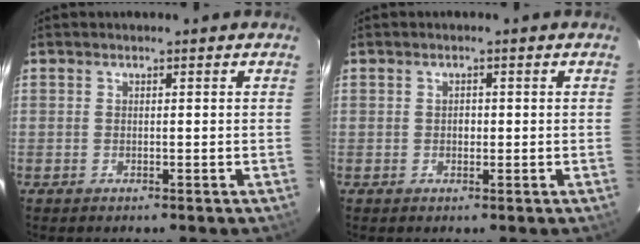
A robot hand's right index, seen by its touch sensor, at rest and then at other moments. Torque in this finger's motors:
{"motor_torque": [0.25, 0.03, 0.15, 0.03]}